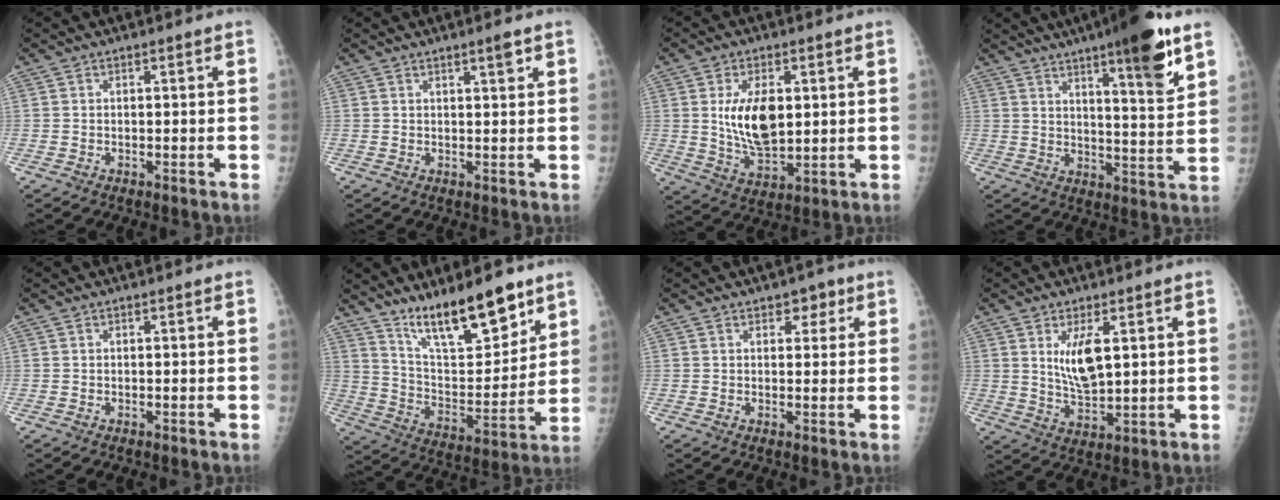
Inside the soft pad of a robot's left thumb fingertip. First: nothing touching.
{"total": 2.0, "force": [1.3, 0.1, 1.6], "torque": [-0.024, -0.009, 0.022]}
{"total": 11.2, "force": [2.0, 6.1, 9.2], "torque": [-0.148, -0.018, 0.047]}
{"total": 14.6, "force": [8.8, 2.0, 11.5], "torque": [-0.155, -0.051, 0.129]}
{"total": 0.0}
{"total": 17.3, "force": [12.5, 5.1, 10.8], "torque": [-0.136, -0.083, 0.223]}
{"total": 3.3, "force": [1.8, 2.1, 1.7], "torque": [0.002, -0.006, 0.022]}
{"total": 7.8, "force": [2.6, 3.1, 6.7], "torque": [-0.113, -0.025, 0.058]}